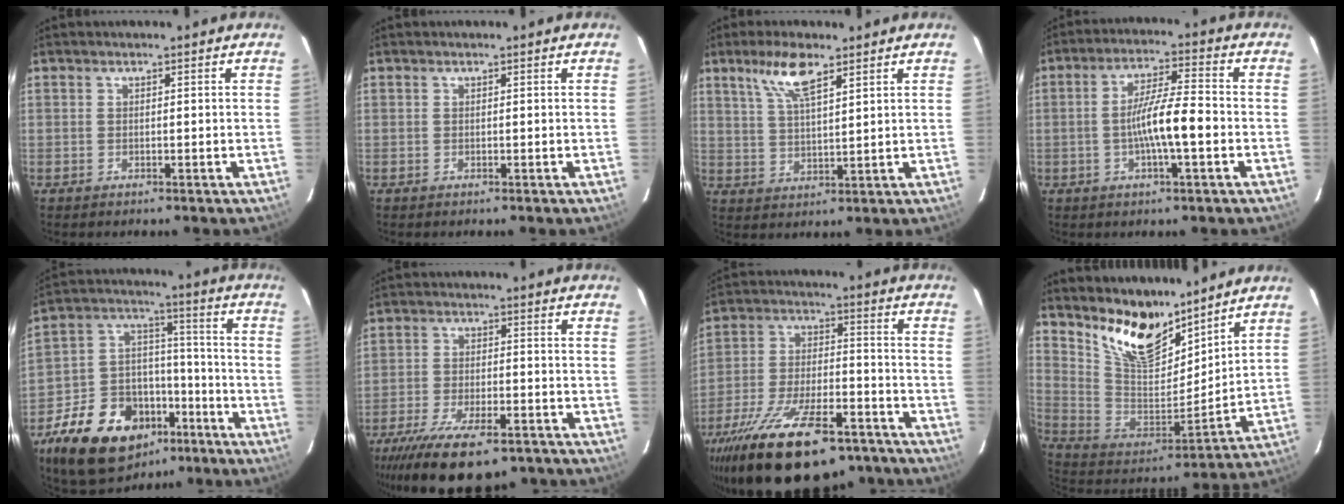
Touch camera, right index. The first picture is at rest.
{"total": 0.0}
{"total": 7.3, "force": [4.7, 1.9, 5.3], "torque": [-0.103, 0.007, 0.094]}
{"total": 8.7, "force": [-2.0, 0.8, 8.5], "torque": [-0.156, 0.002, -0.035]}
{"total": 21.5, "force": [-12.6, 13.6, 10.9], "torque": [-0.236, 0.041, -0.189]}
{"total": 18.7, "force": [-13.6, 6.6, 11.1], "torque": [-0.225, -0.045, -0.210]}
{"total": 26.8, "force": [-19.5, 10.1, 15.5], "torque": [-0.287, -0.033, -0.288]}
{"total": 15.7, "force": [12.4, 6.0, 7.7], "torque": [-0.156, -0.007, 0.238]}